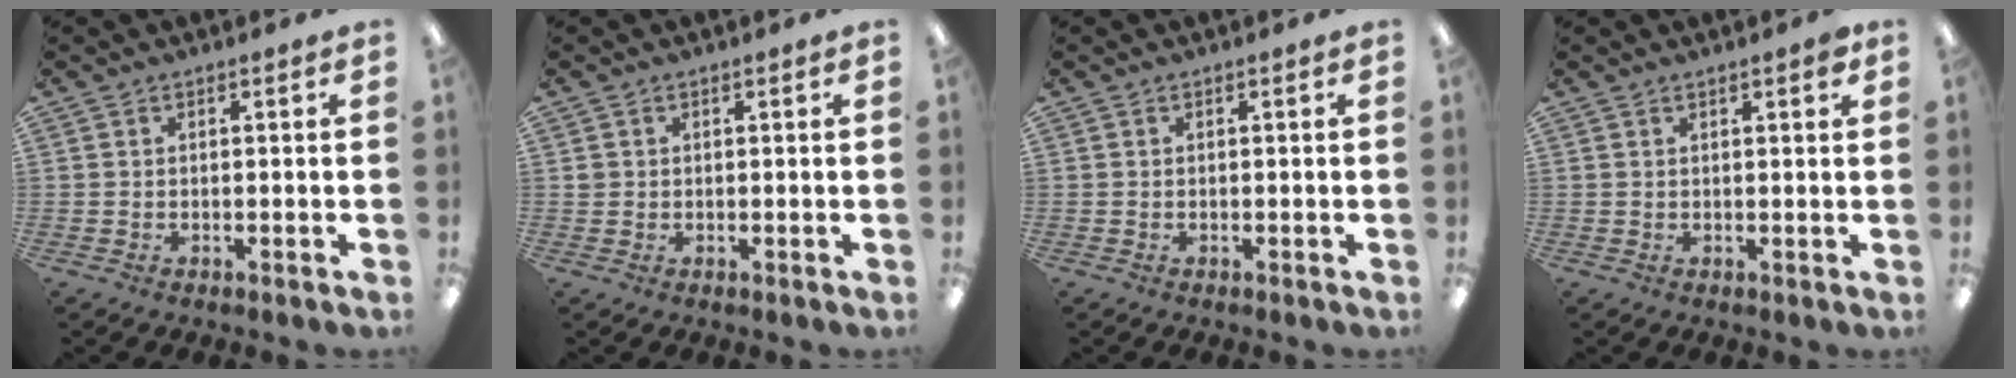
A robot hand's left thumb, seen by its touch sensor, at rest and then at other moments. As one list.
[{"total": 1.1, "force": [0.1, 1.1, 0.1], "torque": [-0.002, 0.006, 0.001]}, {"total": 0.0}, {"total": 1.8, "force": [1.3, 0.4, 1.2], "torque": [-0.018, -0.001, 0.019]}]